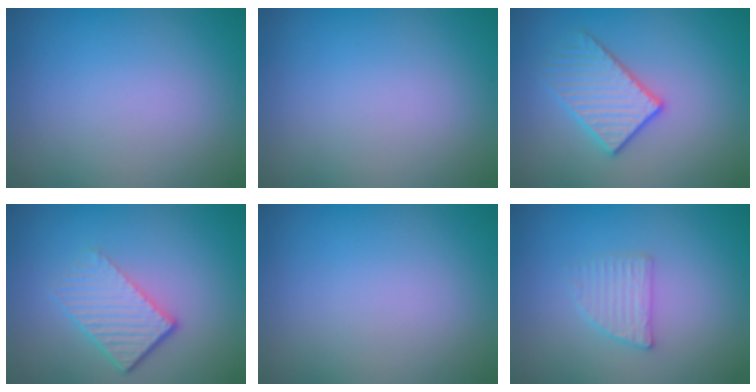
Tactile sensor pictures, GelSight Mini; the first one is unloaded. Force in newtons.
{"total": 0.0}
{"total": 3.0, "press": 2.9, "slide": 0.8}
{"total": 4.5, "press": 2.8, "slide": 3.5}
{"total": 0.0}
{"total": 2.1, "press": 2.1, "slide": 0.4}